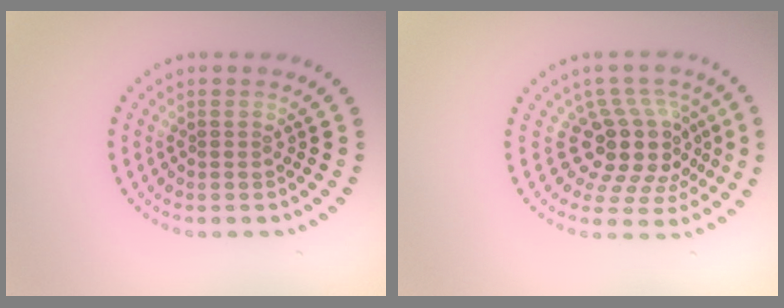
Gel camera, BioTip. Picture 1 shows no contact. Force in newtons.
{"total": 5.0, "press": 3.7, "slide": 3.3}